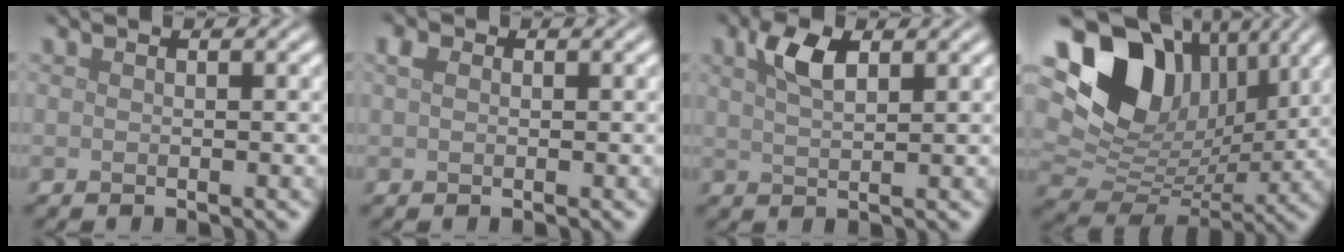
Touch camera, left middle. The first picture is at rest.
{"total": 1.1, "force": [0.3, 0.9, 0.6], "torque": [-0.011, 0.004, 0.004]}
{"total": 2.9, "force": [1.6, 1.1, 2.2], "torque": [-0.047, 0.005, 0.032]}
{"total": 14.4, "force": [5.8, 10.1, 8.5], "torque": [-0.164, 0.016, 0.114]}